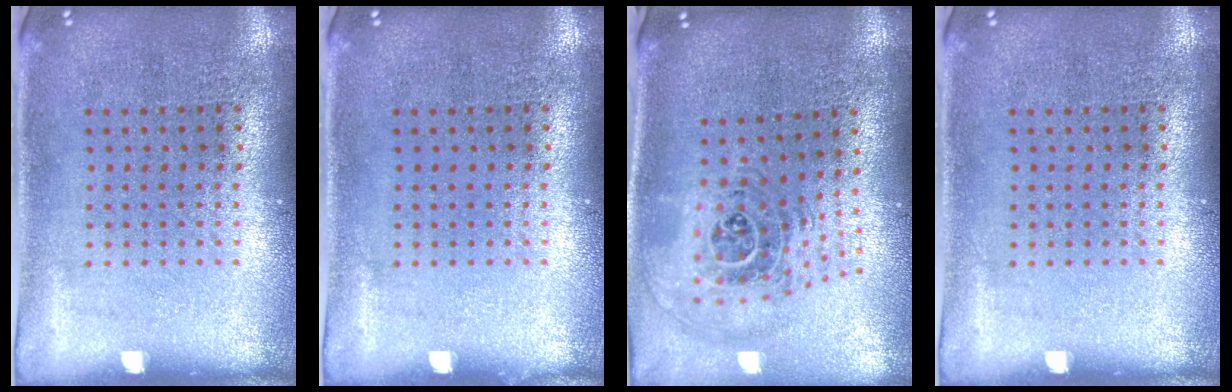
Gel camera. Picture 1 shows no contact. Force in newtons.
{"total": 0.0}
{"total": 1.7, "press": 1.4, "slide": 0.9}
{"total": 0.0}